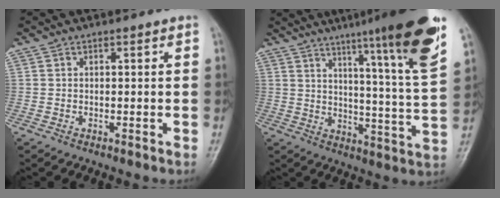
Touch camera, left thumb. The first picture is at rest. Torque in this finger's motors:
{"motor_torque": [1.13, -0.09, 1.53, -1.23, 0.33]}